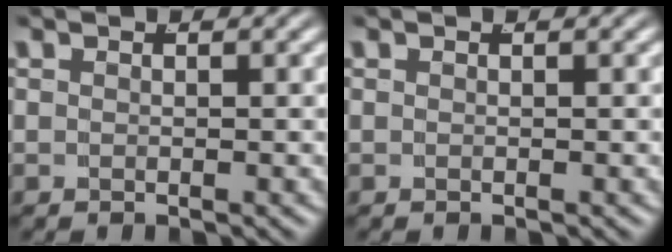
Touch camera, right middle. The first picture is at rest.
{"total": 0.0}